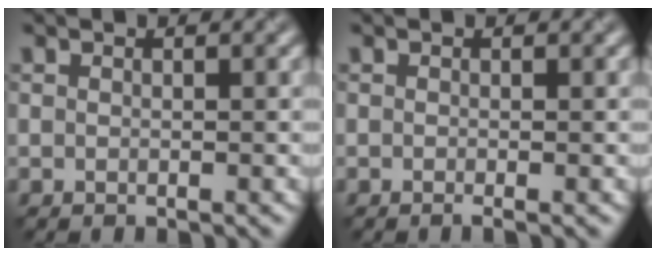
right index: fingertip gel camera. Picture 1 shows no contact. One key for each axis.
{"total": 0.6, "fx": -0.3, "fy": 0.1, "fz": 0.5, "tx": -0.009, "ty": -0.007, "tz": -0.005}